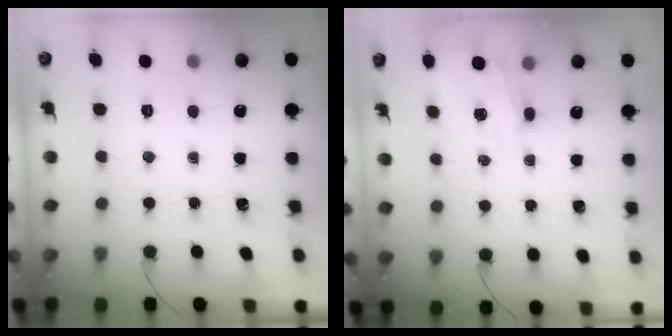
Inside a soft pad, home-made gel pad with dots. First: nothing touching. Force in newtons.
{"total": 3.9, "press": 3.8, "slide": 0.9}